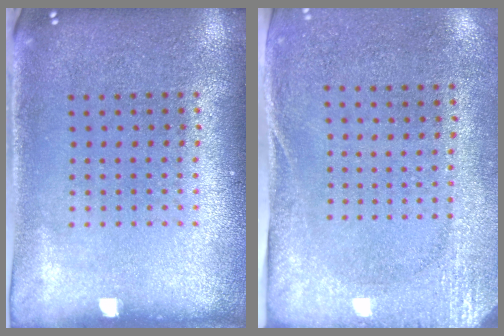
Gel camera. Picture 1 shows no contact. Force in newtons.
{"total": 2.7, "press": 2.2, "slide": 1.7}